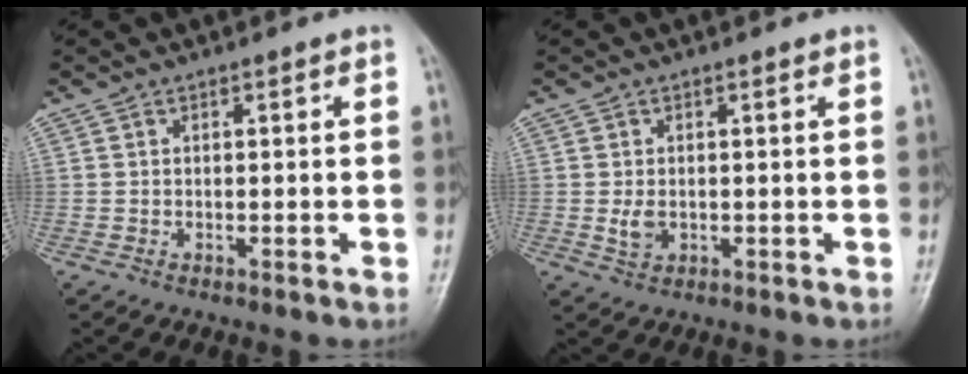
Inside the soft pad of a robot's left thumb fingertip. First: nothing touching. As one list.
[{"total": 2.4, "force": [0.0, 1.6, 1.8], "torque": [-0.029, -0.005, 0.006]}]